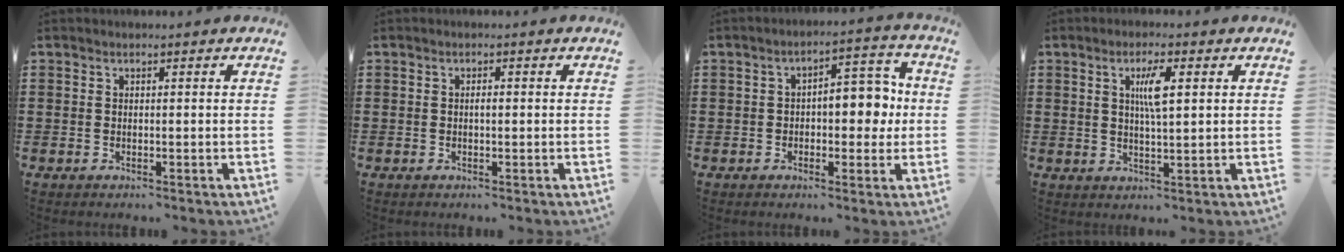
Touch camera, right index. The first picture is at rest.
{"total": 0.9, "force": [0.0, 0.3, 0.8], "torque": [-0.017, -0.001, 0.000]}
{"total": 7.5, "force": [0.0, 4.3, 6.2], "torque": [-0.084, 0.003, -0.008]}
{"total": 4.6, "force": [1.3, 1.0, 4.3], "torque": [-0.081, 0.006, 0.017]}